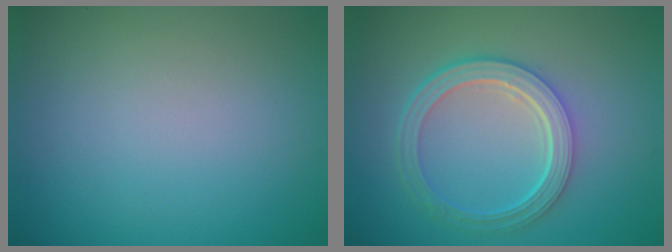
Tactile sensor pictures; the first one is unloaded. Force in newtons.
{"total": 4.9, "press": 3.7, "slide": 3.3}